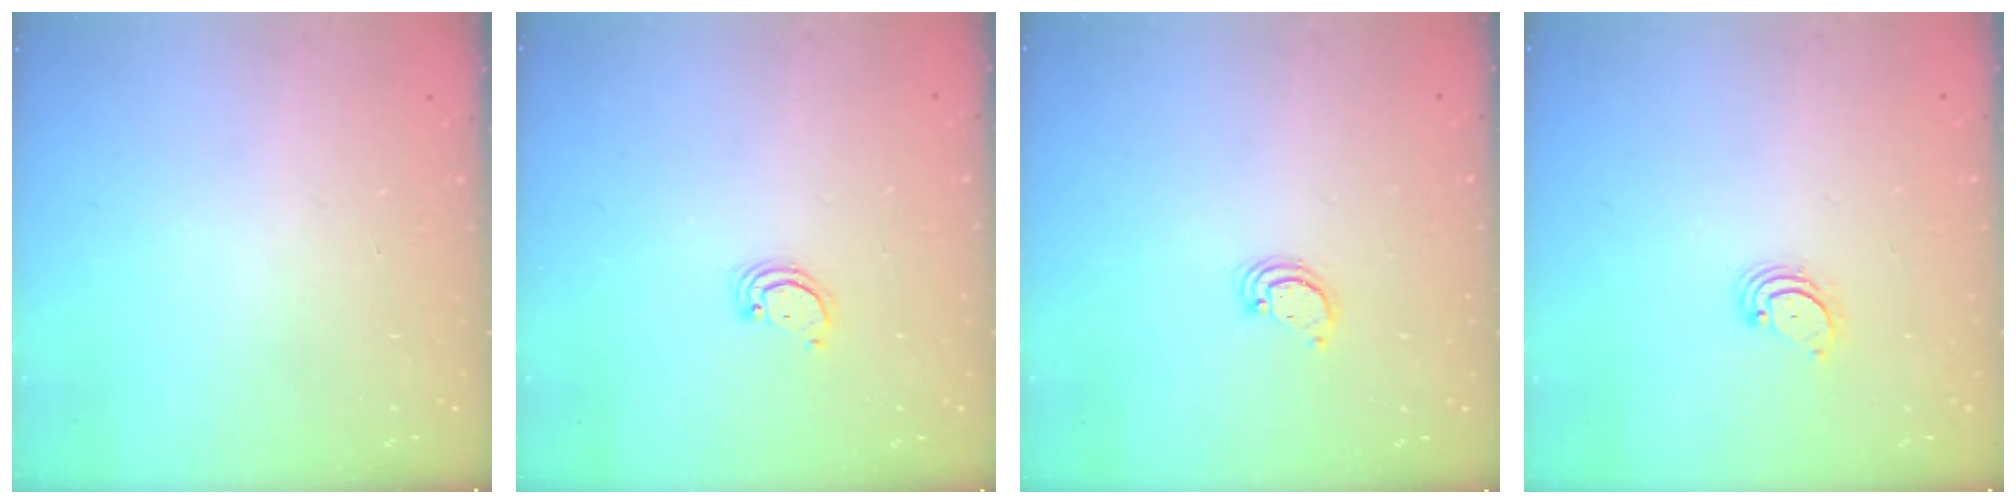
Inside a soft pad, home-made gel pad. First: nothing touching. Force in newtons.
{"total": 1.7, "press": 1.7, "slide": 0.1}
{"total": 2.6, "press": 2.6, "slide": 0.2}
{"total": 2.7, "press": 2.7, "slide": 0.3}